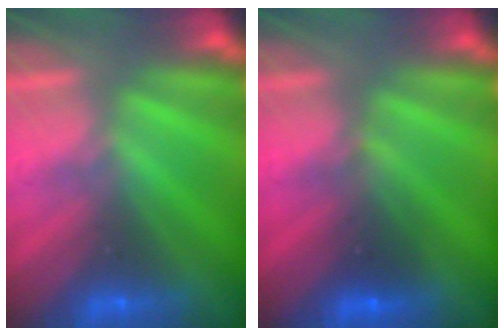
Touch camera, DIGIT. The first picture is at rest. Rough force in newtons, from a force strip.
{"total": 2.8}